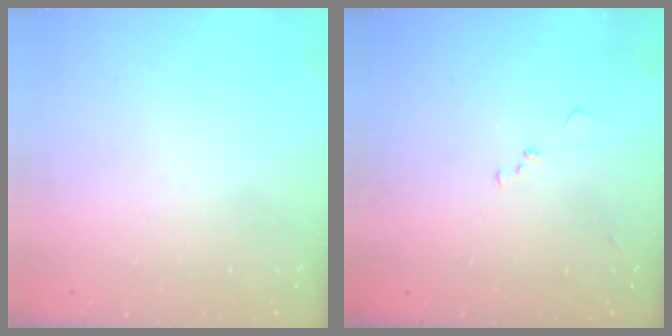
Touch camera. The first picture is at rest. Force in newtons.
{"total": 8.6, "press": 8.6, "slide": 0.9}